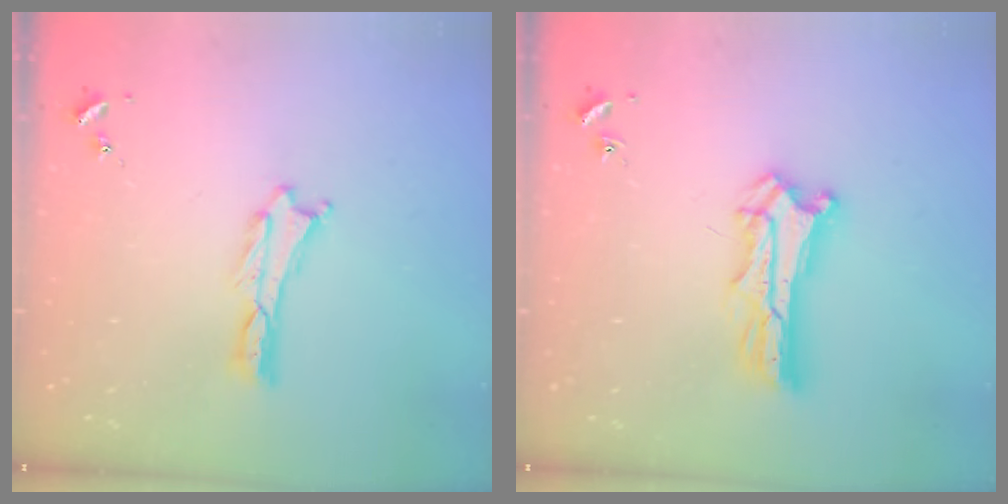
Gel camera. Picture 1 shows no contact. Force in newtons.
{"total": 6.6, "press": 6.6, "slide": 0.6}